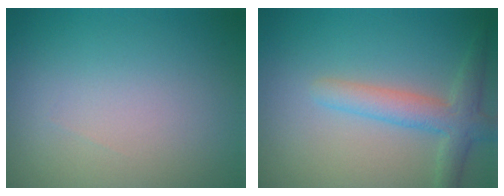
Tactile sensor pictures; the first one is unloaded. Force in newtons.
{"total": 3.5, "press": 3.5, "slide": 0.2}